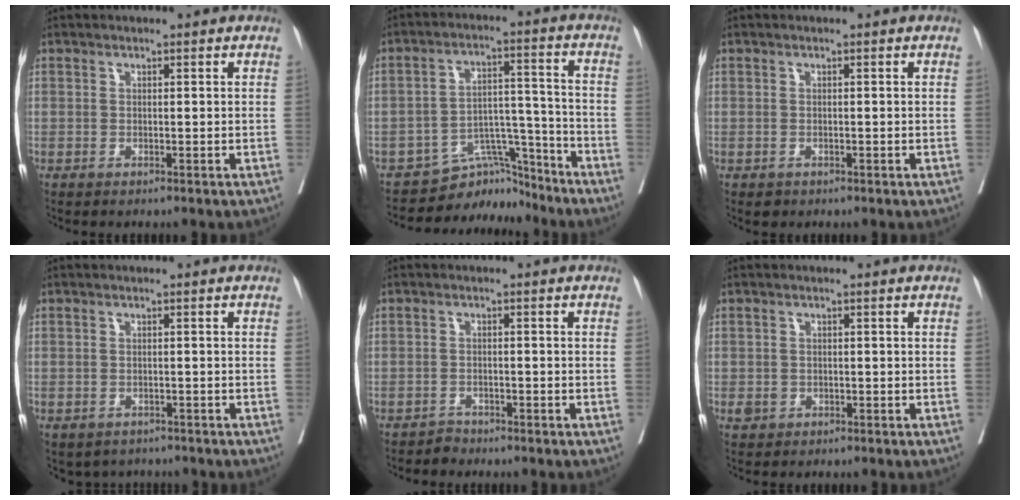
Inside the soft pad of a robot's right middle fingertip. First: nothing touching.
{"total": 8.0, "force": [-7.6, 2.4, -0.3], "torque": [0.019, 0.060, -0.125]}
{"total": 0.7, "force": [-0.1, 0.7, 0.1], "torque": [0.001, 0.004, 0.004]}
{"total": 3.8, "force": [-3.0, 2.2, 0.5], "torque": [0.000, 0.007, -0.038]}
{"total": 1.2, "force": [-0.9, 0.5, -0.6], "torque": [0.015, 0.003, -0.018]}
{"total": 1.4, "force": [-0.5, 1.3, 0.3], "torque": [-0.001, 0.006, -0.004]}